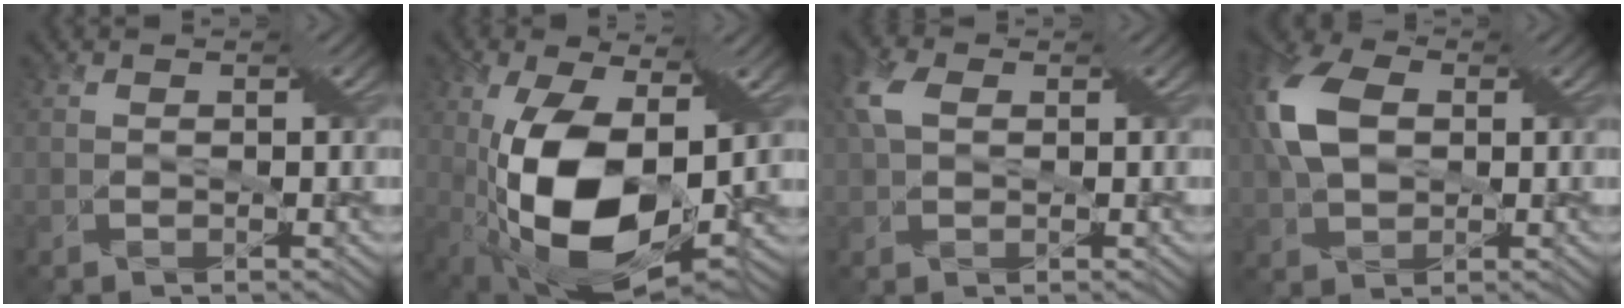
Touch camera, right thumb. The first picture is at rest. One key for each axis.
{"total": 14.8, "fx": -1.0, "fy": 7.2, "fz": 12.9, "tx": -0.272, "ty": -0.026, "tz": -0.016}
{"total": 5.4, "fx": 1.3, "fy": 3.2, "fz": 4.2, "tx": -0.118, "ty": 0.009, "tz": 0.016}
{"total": 10.3, "fx": 1.6, "fy": 6.4, "fz": 8.0, "tx": -0.214, "ty": 0.018, "tz": 0.017}